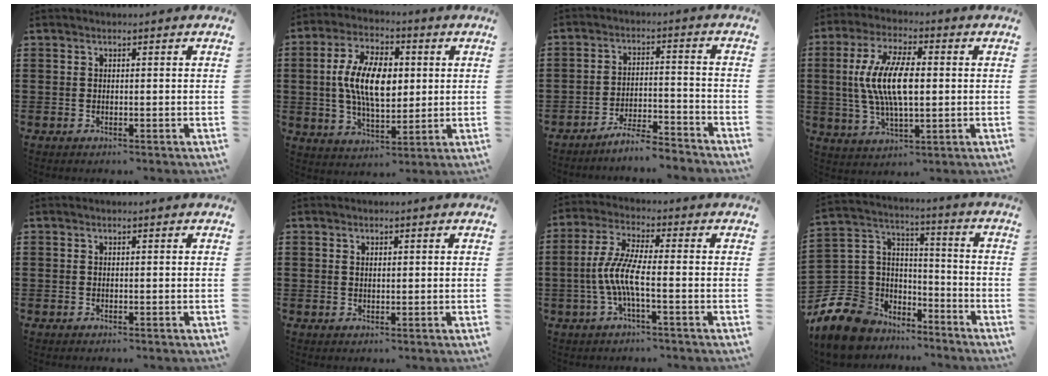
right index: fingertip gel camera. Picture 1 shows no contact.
{"total": 11.0, "force": [1.1, 5.8, 9.4], "torque": [-0.198, 0.013, 0.017]}
{"total": 5.3, "force": [-5.0, 0.0, 1.6], "torque": [-0.036, -0.002, -0.099]}
{"total": 11.2, "force": [0.4, 4.3, 10.4], "torque": [-0.229, -0.004, -0.001]}
{"total": 0.0}
{"total": 0.8, "force": [0.4, 0.4, 0.5], "torque": [-0.011, 0.003, 0.007]}
{"total": 6.8, "force": [-1.9, 1.2, 6.5], "torque": [-0.156, -0.015, -0.047]}
{"total": 9.8, "force": [-6.7, 6.8, 2.4], "torque": [-0.108, 0.003, -0.132]}